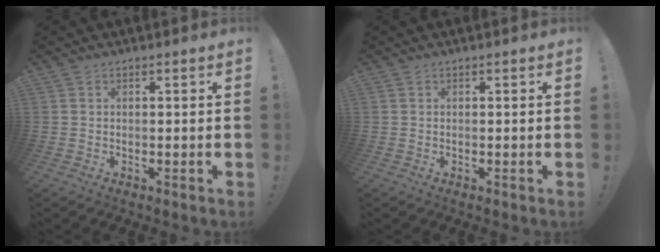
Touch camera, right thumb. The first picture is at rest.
{"total": 0.0}